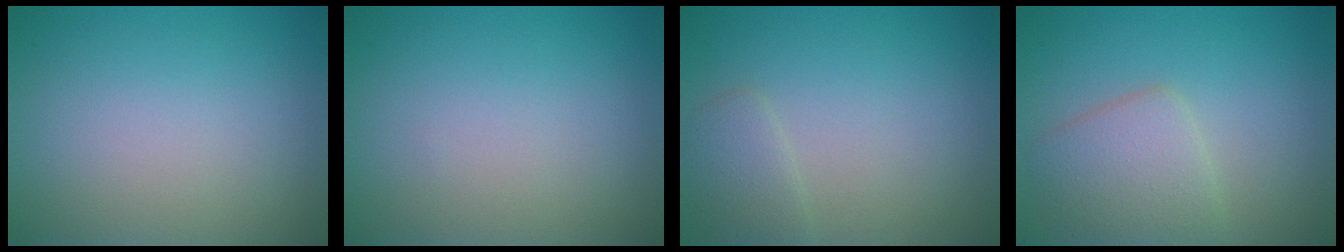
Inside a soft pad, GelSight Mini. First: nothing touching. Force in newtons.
{"total": 0.0}
{"total": 1.7, "press": 1.7, "slide": 0.0}
{"total": 3.6, "press": 3.6, "slide": 0.1}